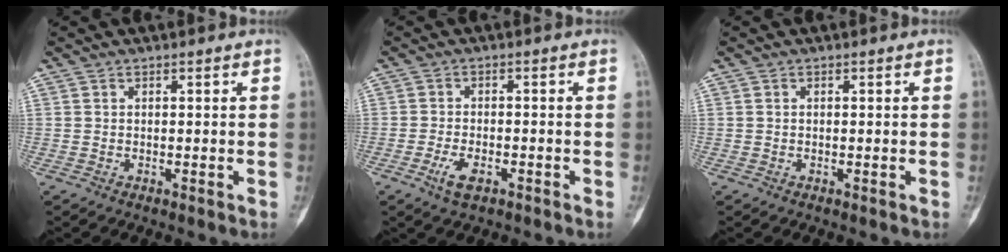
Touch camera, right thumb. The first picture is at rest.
{"total": 4.1, "force": [-2.1, 1.9, 3.0], "torque": [-0.060, 0.006, -0.037]}
{"total": 0.0}